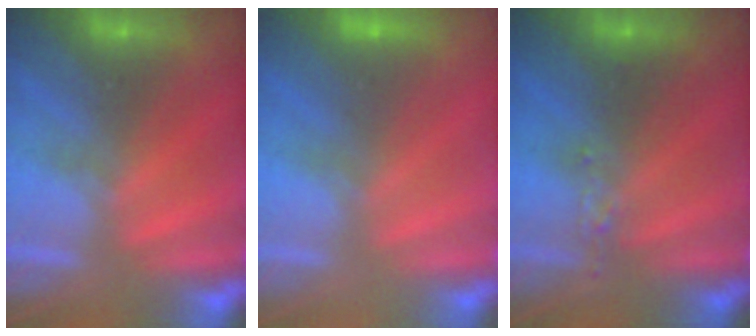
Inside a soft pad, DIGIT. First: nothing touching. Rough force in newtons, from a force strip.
{"total": 1.9}
{"total": 2.4}